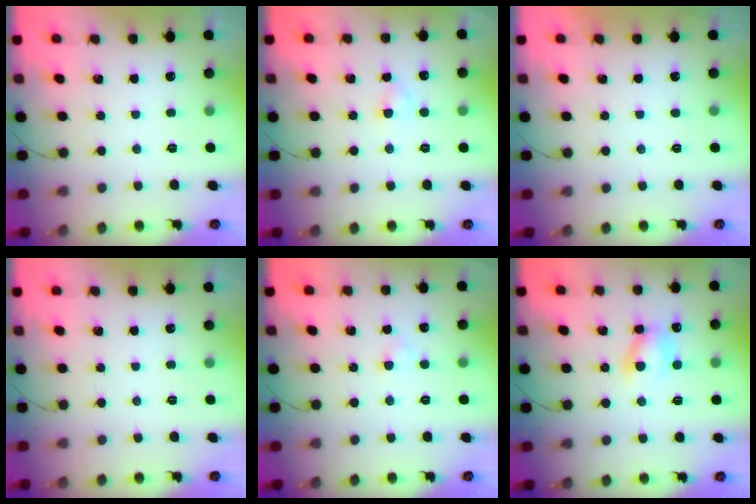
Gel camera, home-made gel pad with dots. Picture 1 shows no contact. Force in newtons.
{"total": 1.6, "press": 1.4, "slide": 0.9}
{"total": 1.0, "press": 0.9, "slide": 0.2}
{"total": 0.0}
{"total": 1.7, "press": 1.4, "slide": 0.8}
{"total": 6.9, "press": 6.8, "slide": 1.4}